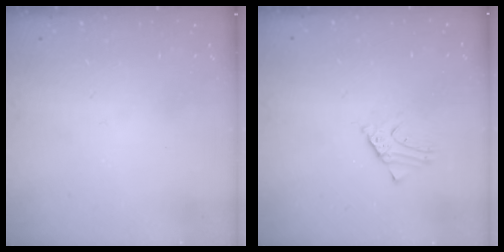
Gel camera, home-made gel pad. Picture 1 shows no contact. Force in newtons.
{"total": 3.4, "press": 3.4, "slide": 0.3}